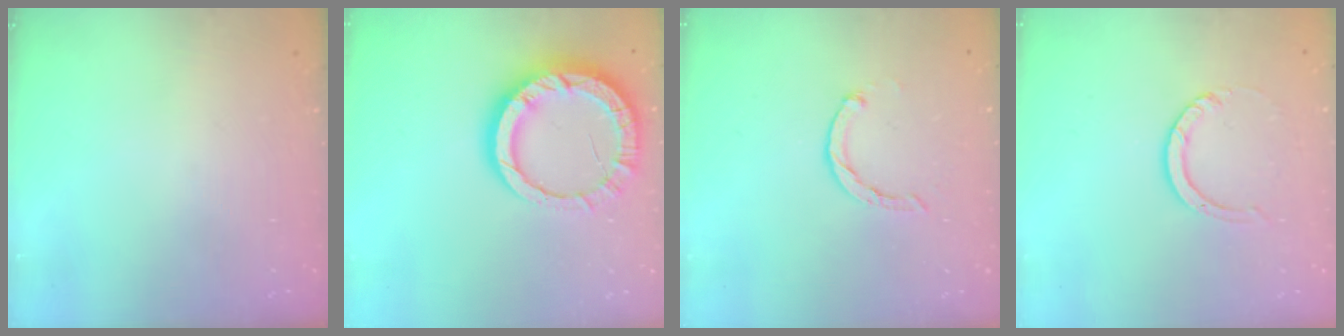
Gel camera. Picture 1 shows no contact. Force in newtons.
{"total": 15.1, "press": 15.1, "slide": 1.4}
{"total": 2.0, "press": 2.0, "slide": 0.4}
{"total": 3.6, "press": 3.6, "slide": 0.4}